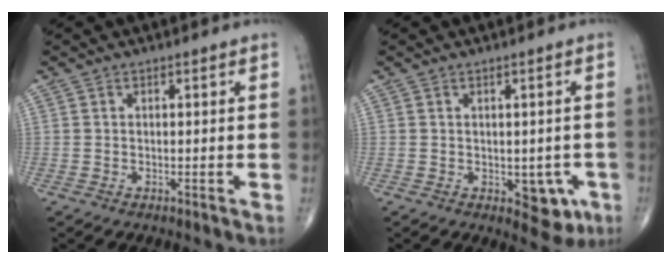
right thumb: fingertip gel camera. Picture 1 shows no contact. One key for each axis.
{"total": 5.7, "fx": -1.6, "fy": 3.4, "fz": 4.2, "tx": -0.017, "ty": 0.001, "tz": -0.012}